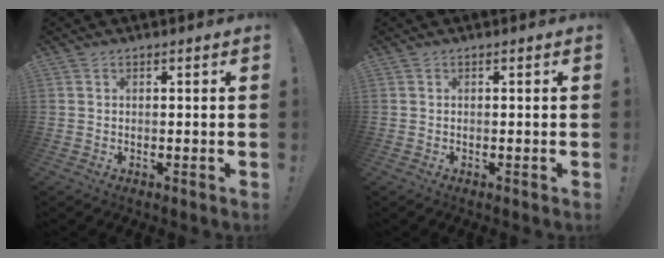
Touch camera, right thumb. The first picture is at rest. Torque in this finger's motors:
{"motor_torque": [0.00, 0.00, 0.00, 0.00, 0.00]}